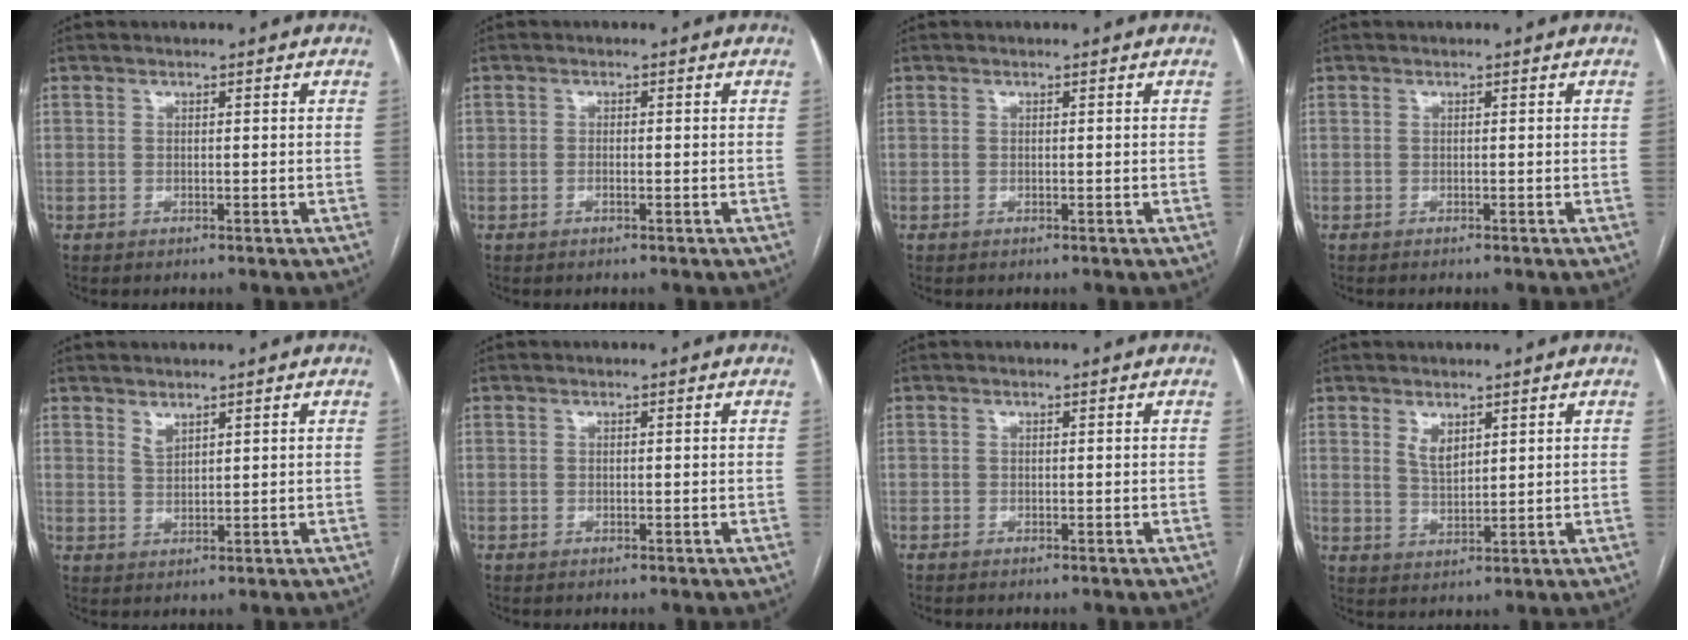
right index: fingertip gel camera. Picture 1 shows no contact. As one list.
[{"total": 0.9, "force": [-0.3, 0.5, 0.6], "torque": [-0.013, 0.001, -0.006]}, {"total": 0.0}, {"total": 1.0, "force": [-0.9, -0.1, 0.5], "torque": [-0.006, 0.000, -0.012]}, {"total": 1.8, "force": [1.5, 0.6, 0.8], "torque": [-0.016, -0.005, 0.035]}, {"total": 0.0}, {"total": 0.0}, {"total": 3.3, "force": [1.9, 1.6, 2.2], "torque": [-0.045, -0.003, 0.043]}]